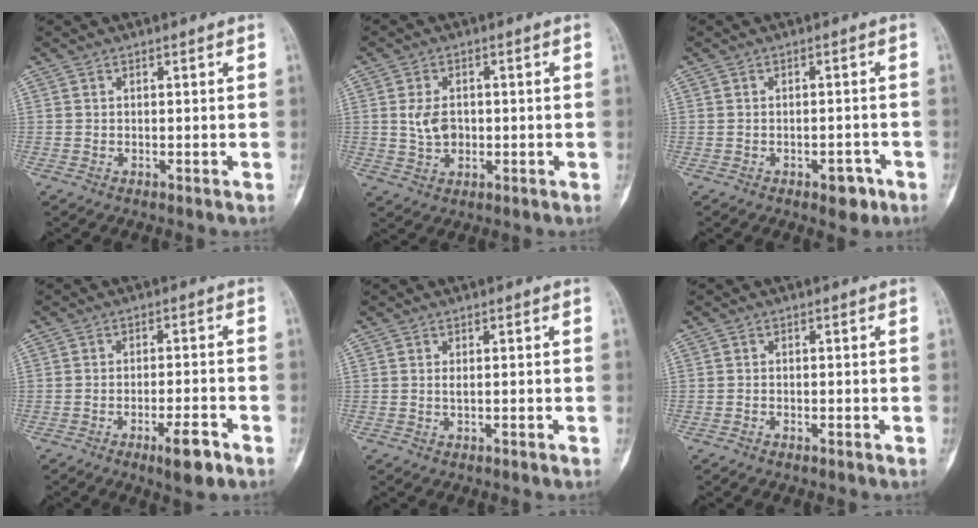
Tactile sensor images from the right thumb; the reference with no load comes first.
{"total": 5.1, "force": [0.2, 3.7, 3.6], "torque": [-0.057, 0.000, 0.008]}
{"total": 3.7, "force": [-2.0, 2.0, 2.4], "torque": [-0.012, 0.013, -0.023]}
{"total": 5.6, "force": [-3.3, 1.2, 4.4], "torque": [-0.066, 0.012, -0.049]}
{"total": 0.6, "force": [0.0, 0.1, 0.6], "torque": [-0.010, 0.000, 0.000]}
{"total": 0.6, "force": [-0.5, 0.2, 0.2], "torque": [-0.005, 0.004, -0.010]}